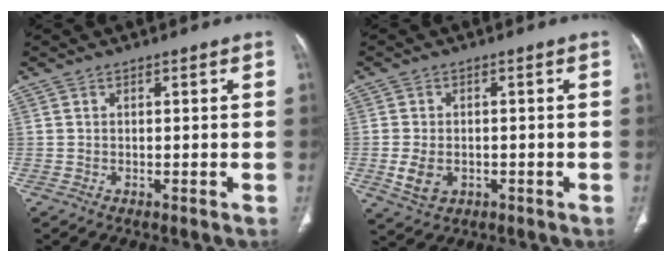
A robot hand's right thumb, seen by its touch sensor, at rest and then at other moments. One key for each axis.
{"total": 5.3, "fx": -1.3, "fy": 3.9, "fz": 3.5, "tx": -0.066, "ty": 0.002, "tz": -0.013}